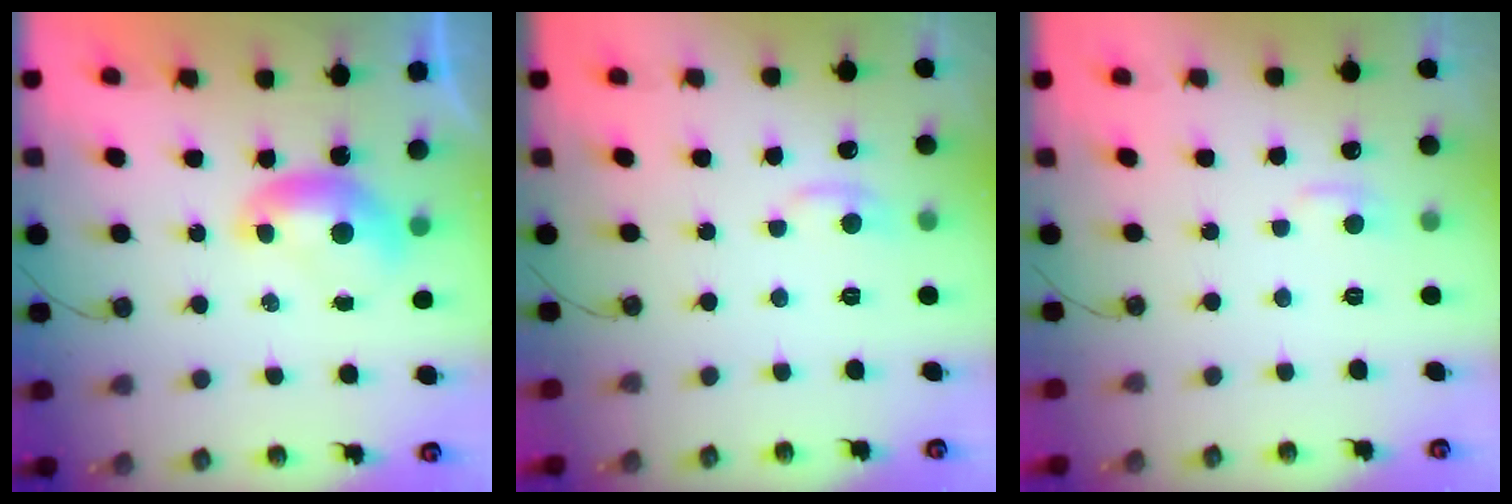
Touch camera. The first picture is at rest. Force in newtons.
{"total": 1.1, "press": 0.7, "slide": 0.8}
{"total": 1.9, "press": 1.8, "slide": 0.6}